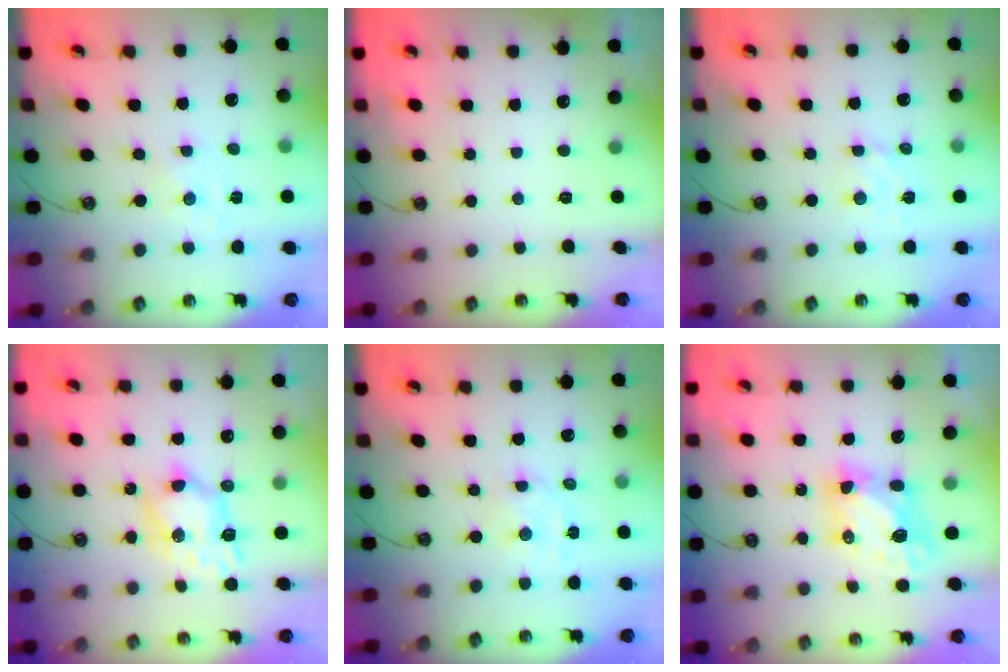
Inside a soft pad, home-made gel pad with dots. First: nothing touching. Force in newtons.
{"total": 0.0}
{"total": 3.5, "press": 3.4, "slide": 0.6}
{"total": 8.0, "press": 8.0, "slide": 0.6}
{"total": 3.8, "press": 3.7, "slide": 0.5}
{"total": 7.3, "press": 7.3, "slide": 0.6}